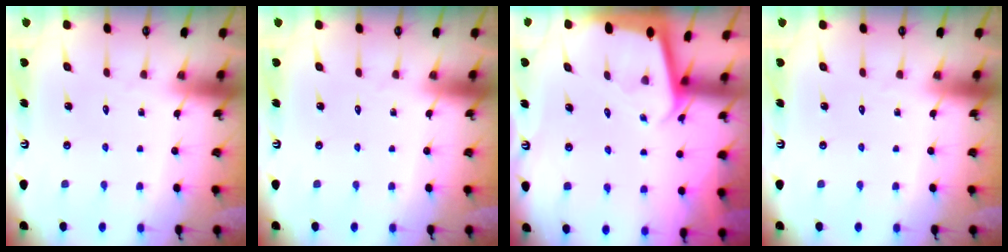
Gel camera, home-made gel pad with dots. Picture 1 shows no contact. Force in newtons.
{"total": 0.0}
{"total": 1.8, "press": 1.8, "slide": 0.0}
{"total": 0.0}